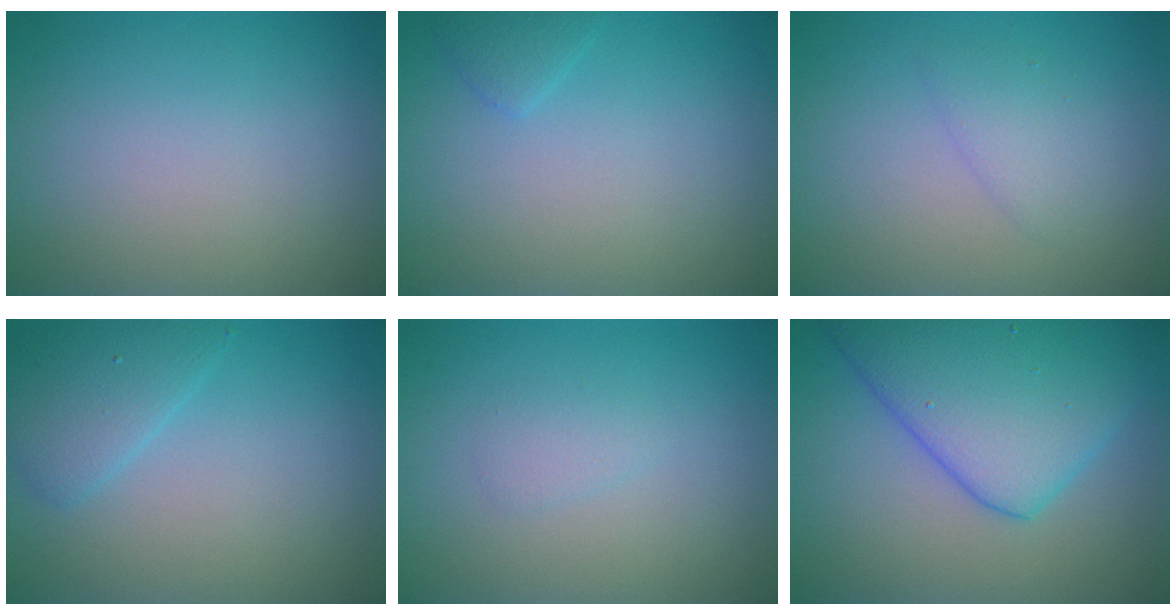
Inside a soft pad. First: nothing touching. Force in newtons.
{"total": 1.1, "press": 1.1, "slide": 0.1}
{"total": 1.7, "press": 1.7, "slide": 0.2}
{"total": 2.7, "press": 2.7, "slide": 0.2}
{"total": 1.0, "press": 1.0, "slide": 0.1}
{"total": 9.1, "press": 9.1, "slide": 0.4}